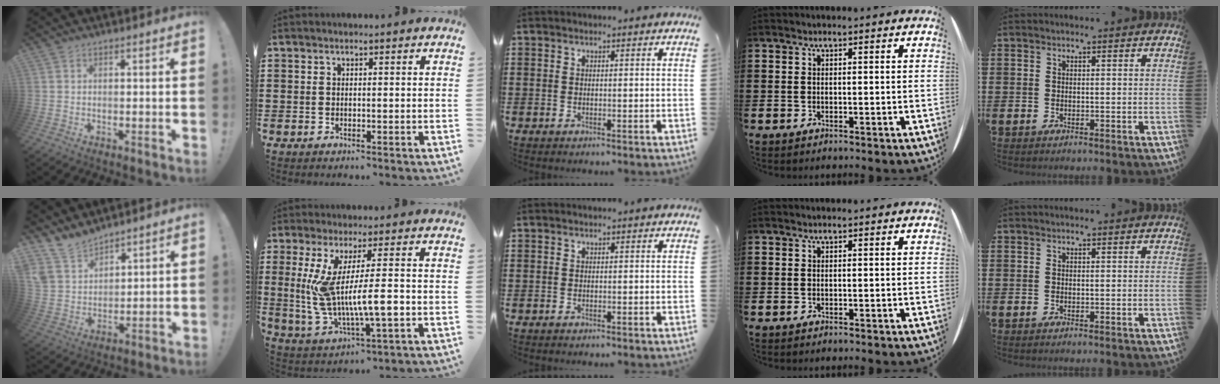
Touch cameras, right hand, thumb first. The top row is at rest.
{"thumb": {"total": 10.5, "force": [9.2, 4.6, 2.4], "torque": [-0.067, -0.062, 0.184]}, "index": {"total": 12.0, "force": [-0.3, 2.9, 11.6], "torque": [-0.244, -0.017, -0.009]}}